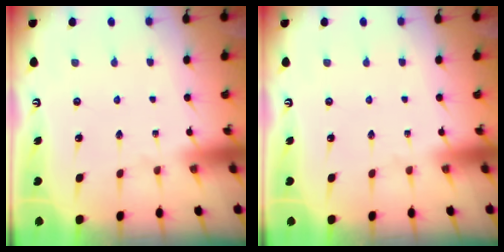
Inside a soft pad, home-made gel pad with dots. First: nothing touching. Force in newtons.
{"total": 0.0}